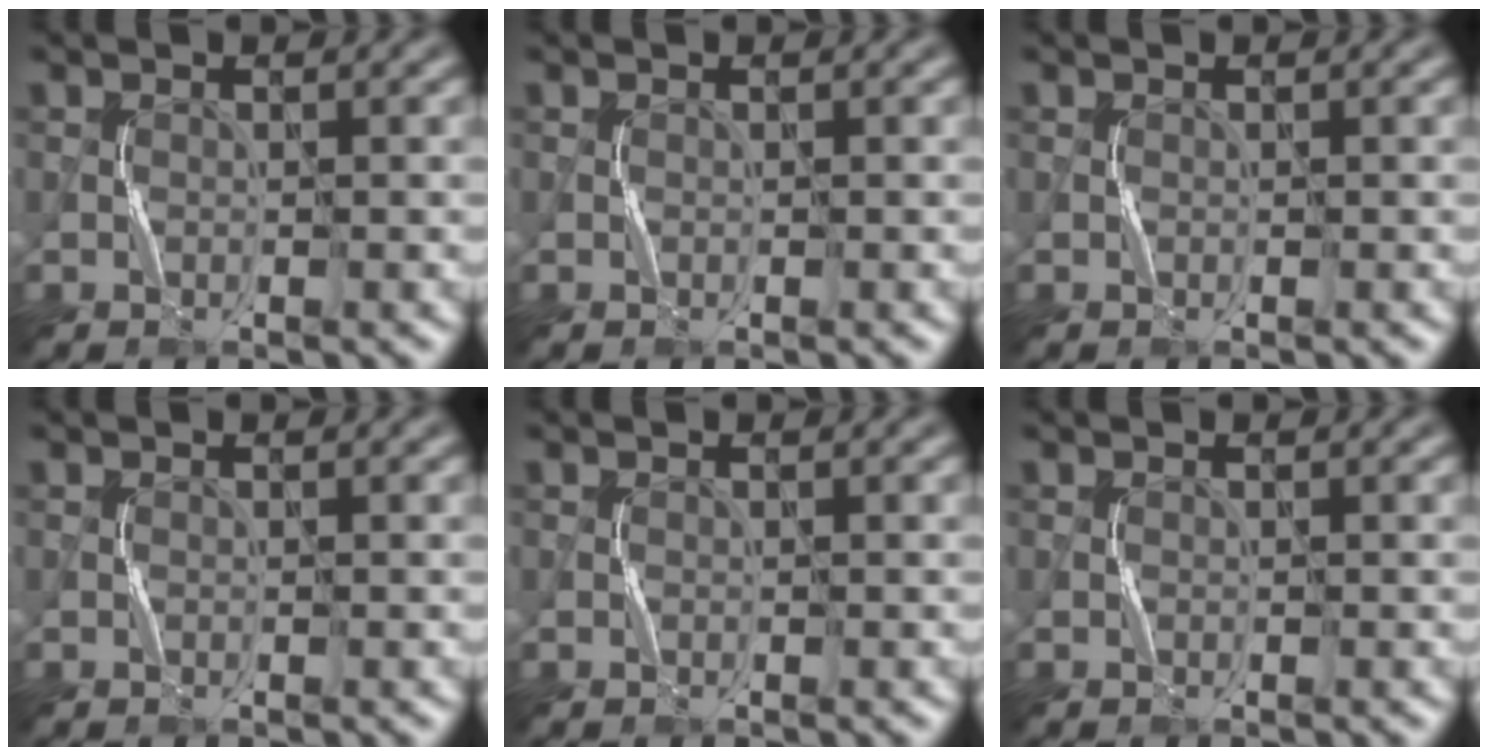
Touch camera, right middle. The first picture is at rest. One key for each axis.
{"total": 0.0}
{"total": 0.0}
{"total": 0.0}
{"total": 0.0}
{"total": 0.0}